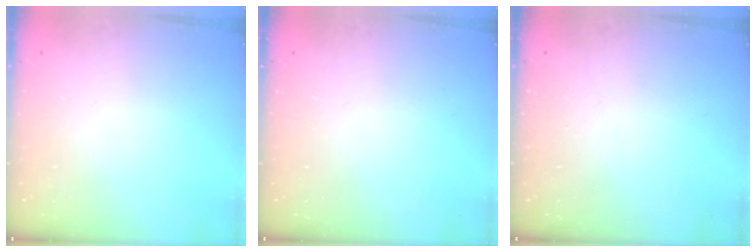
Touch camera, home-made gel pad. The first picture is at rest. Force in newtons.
{"total": 0.0}
{"total": 0.0}